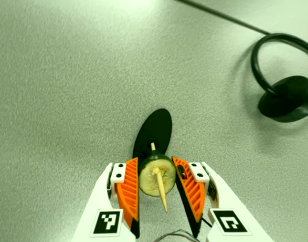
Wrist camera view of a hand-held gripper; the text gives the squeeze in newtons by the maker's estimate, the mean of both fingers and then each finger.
{"total": 4.3, "left": 4.3, "right": 4.3}